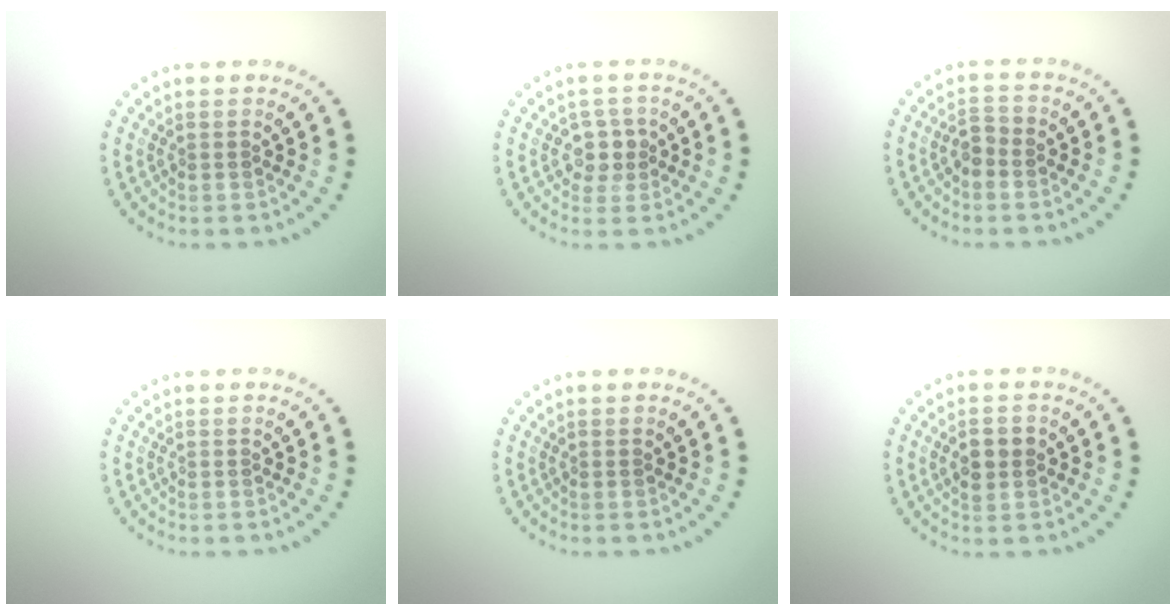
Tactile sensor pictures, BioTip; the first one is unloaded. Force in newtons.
{"total": 2.3, "press": 2.0, "slide": 1.1}
{"total": 1.6, "press": 1.6, "slide": 0.5}
{"total": 0.0}
{"total": 0.0}
{"total": 2.8, "press": 2.8, "slide": 0.2}